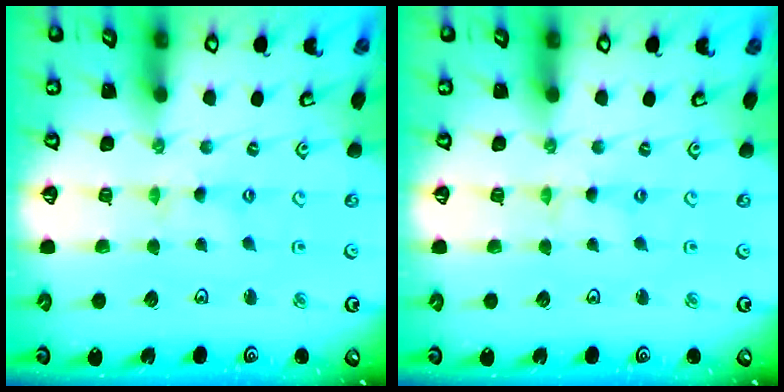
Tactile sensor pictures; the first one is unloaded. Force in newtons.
{"total": 0.0}